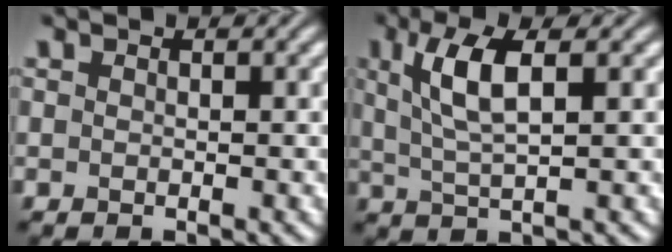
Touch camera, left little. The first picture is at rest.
{"total": 5.0, "force": [1.5, 1.4, 4.5], "torque": [-0.093, 0.003, 0.031]}